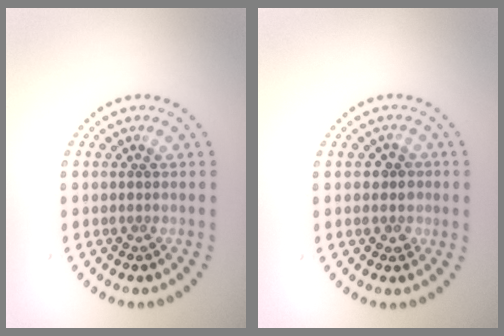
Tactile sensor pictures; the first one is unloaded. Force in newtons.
{"total": 1.9, "press": 1.7, "slide": 0.8}